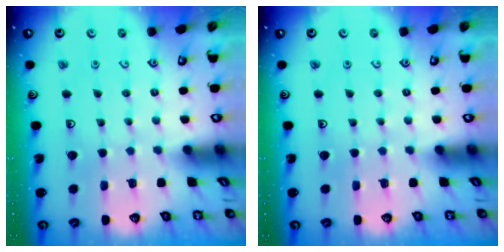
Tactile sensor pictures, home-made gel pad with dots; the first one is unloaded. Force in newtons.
{"total": 0.0}